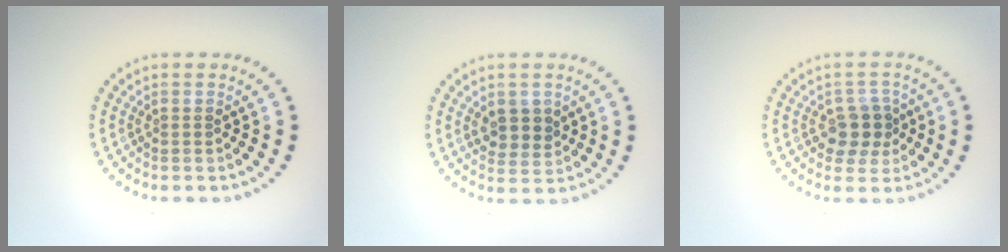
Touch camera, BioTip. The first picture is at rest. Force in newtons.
{"total": 2.6, "press": 2.4, "slide": 0.8}
{"total": 3.2, "press": 3.0, "slide": 1.2}